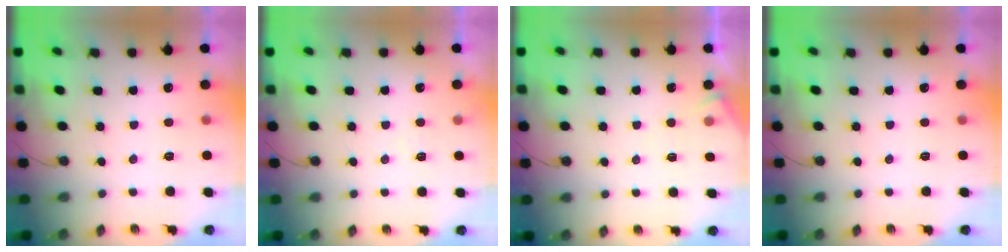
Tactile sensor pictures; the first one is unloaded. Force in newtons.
{"total": 3.8, "press": 3.7, "slide": 0.6}
{"total": 6.0, "press": 6.0, "slide": 0.9}
{"total": 0.0}